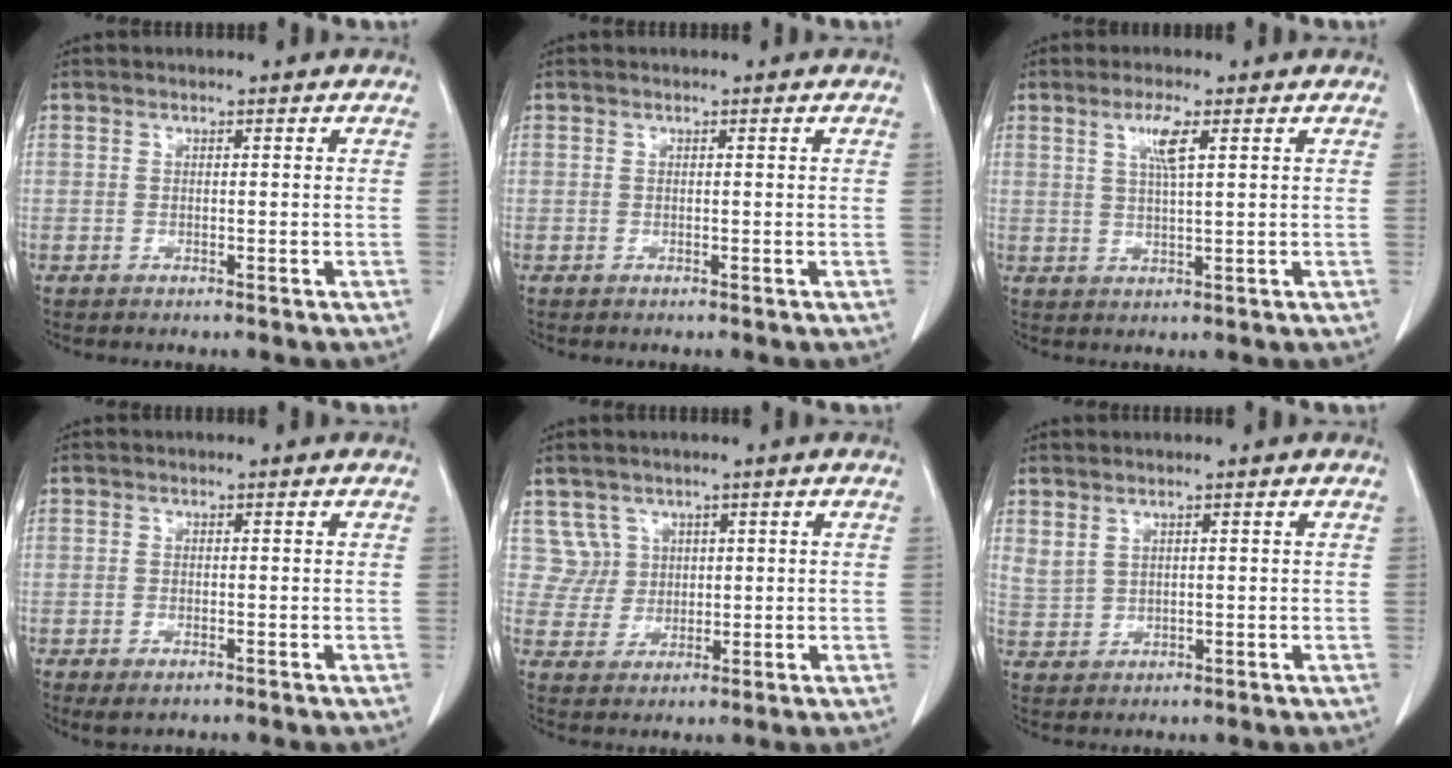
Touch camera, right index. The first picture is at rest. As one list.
[{"total": 0.0}, {"total": 4.1, "force": [1.8, 0.2, 3.7], "torque": [-0.072, 0.000, 0.034]}, {"total": 2.0, "force": [-1.1, 0.8, 1.5], "torque": [-0.027, -0.004, -0.011]}, {"total": 4.2, "force": [2.0, 3.6, -0.4], "torque": [0.018, 0.010, 0.039]}, {"total": 2.6, "force": [1.9, 1.3, 1.2], "torque": [-0.029, -0.001, 0.049]}]